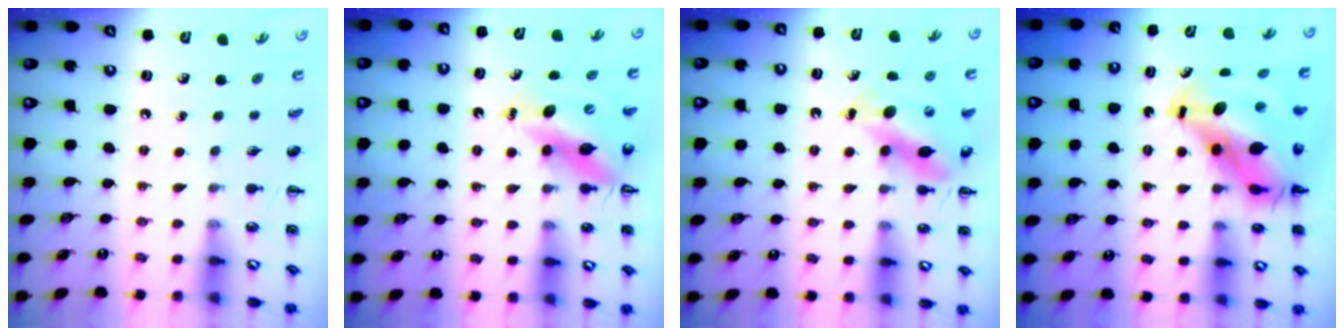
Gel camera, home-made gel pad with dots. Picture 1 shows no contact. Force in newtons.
{"total": 11.1, "press": 10.7, "slide": 3.0}
{"total": 12.0, "press": 11.6, "slide": 3.0}
{"total": 14.2, "press": 13.8, "slide": 3.6}